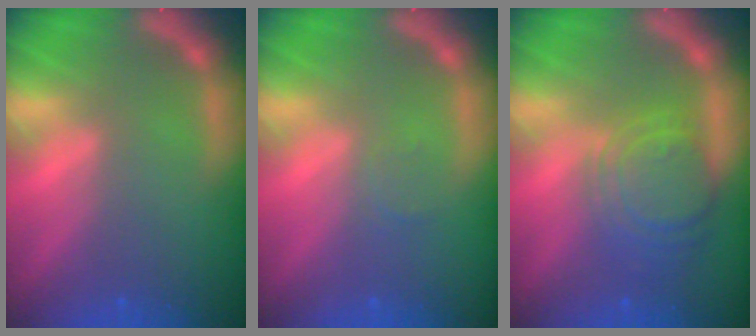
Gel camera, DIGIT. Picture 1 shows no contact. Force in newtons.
{"total": 1.0}
{"total": 7.1}